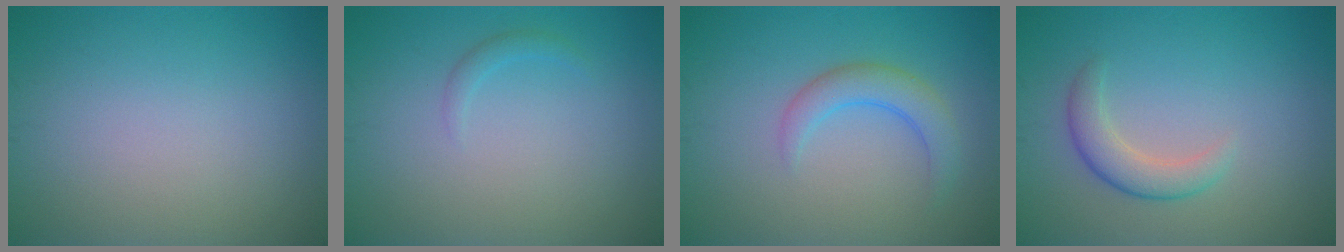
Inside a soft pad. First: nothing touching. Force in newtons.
{"total": 0.9, "press": 0.9, "slide": 0.0}
{"total": 2.9, "press": 2.9, "slide": 0.3}
{"total": 2.7, "press": 2.7, "slide": 0.1}